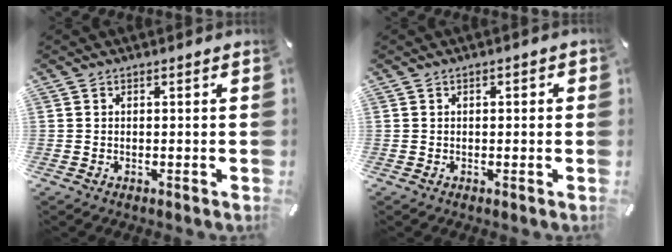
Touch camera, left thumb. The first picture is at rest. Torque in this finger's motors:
{"motor_torque": [-0.19, -0.10, -0.04, -0.02, 0.05]}